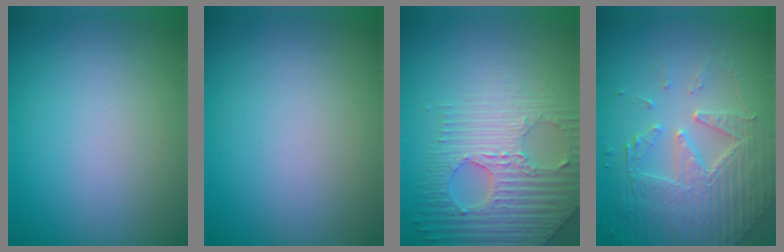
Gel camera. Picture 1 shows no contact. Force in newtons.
{"total": 0.0}
{"total": 6.6, "press": 5.1, "slide": 4.3}
{"total": 5.9, "press": 4.7, "slide": 3.6}